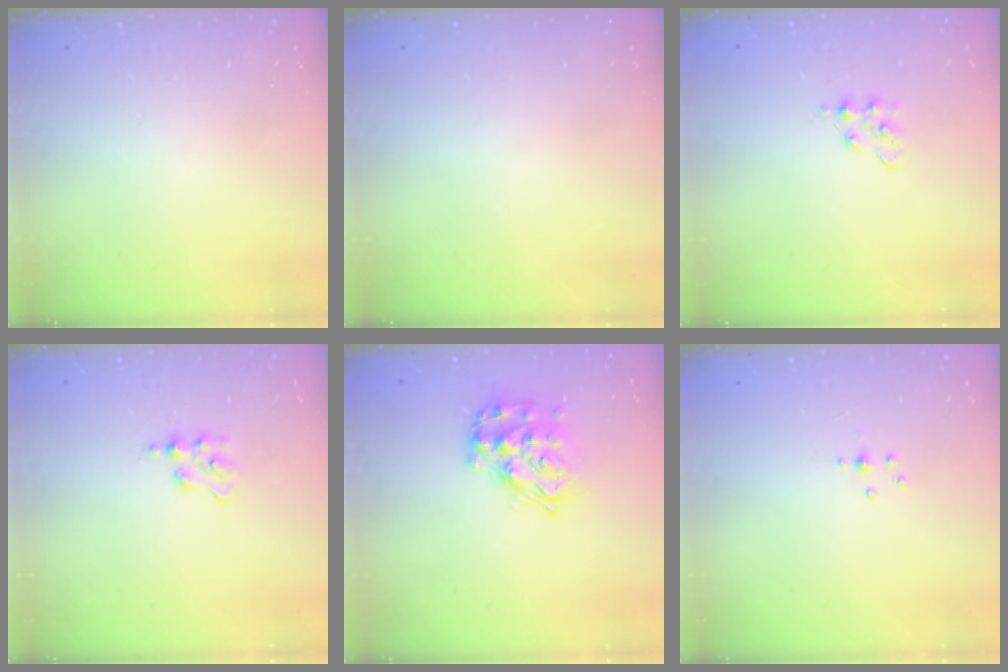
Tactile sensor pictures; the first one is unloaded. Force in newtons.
{"total": 0.0}
{"total": 3.9, "press": 3.9, "slide": 0.5}
{"total": 1.8, "press": 1.8, "slide": 0.3}
{"total": 14.9, "press": 14.8, "slide": 1.0}
{"total": 2.5, "press": 2.3, "slide": 1.0}